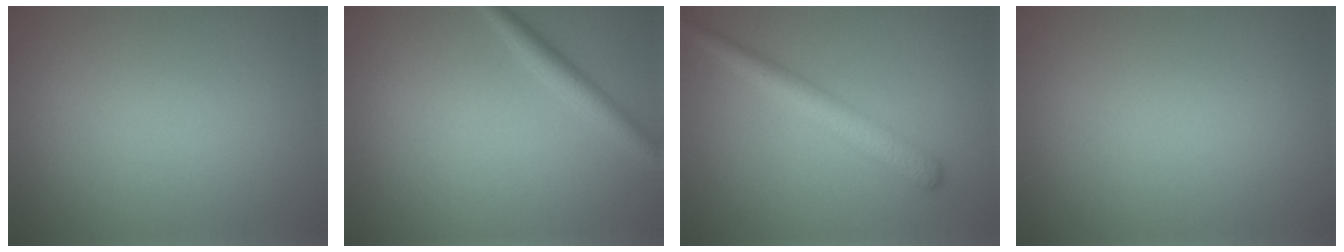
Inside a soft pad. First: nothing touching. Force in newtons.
{"total": 2.1, "press": 2.1, "slide": 0.1}
{"total": 3.4, "press": 3.4, "slide": 0.1}
{"total": 0.0}